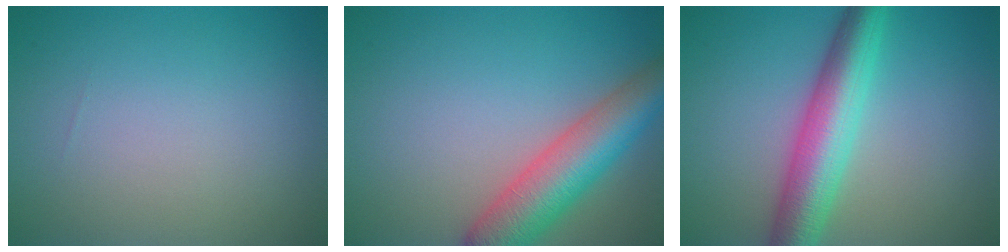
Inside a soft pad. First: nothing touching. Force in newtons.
{"total": 7.2, "press": 7.2, "slide": 0.4}
{"total": 6.8, "press": 6.8, "slide": 0.0}